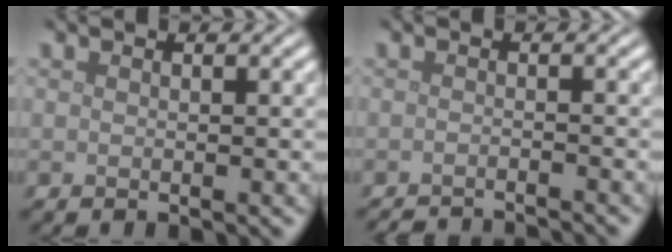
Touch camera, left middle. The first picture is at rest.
{"total": 4.0, "force": [-3.8, 0.5, 1.1], "torque": [-0.014, 0.002, -0.054]}